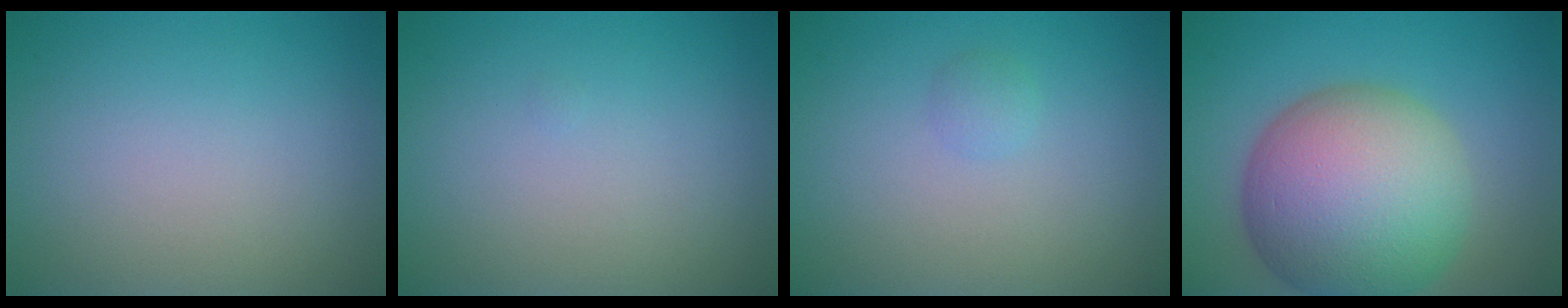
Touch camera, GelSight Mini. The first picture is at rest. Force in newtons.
{"total": 0.0}
{"total": 0.8, "press": 0.8, "slide": 0.1}
{"total": 13.5, "press": 13.5, "slide": 0.2}